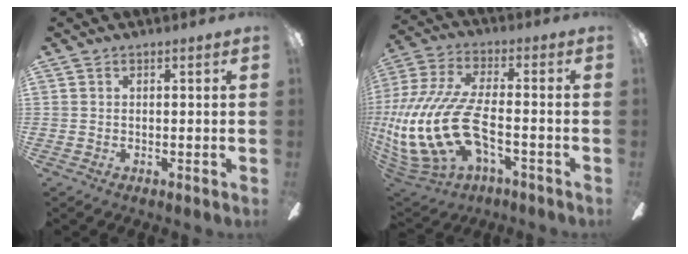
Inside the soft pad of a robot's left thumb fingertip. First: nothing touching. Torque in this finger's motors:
{"motor_torque": [1.22, 3.79, 0.33, 0.27, 0.33]}